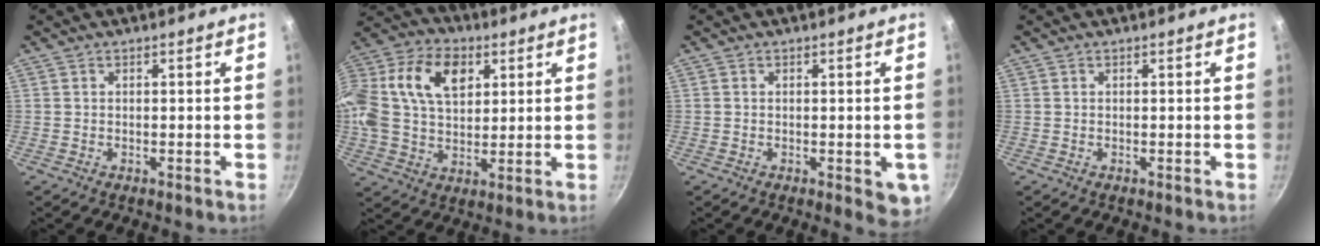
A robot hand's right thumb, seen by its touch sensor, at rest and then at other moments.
{"total": 22.1, "force": [6.7, 14.9, 14.9], "torque": [-0.307, 0.021, 0.107]}
{"total": 4.8, "force": [-1.1, 2.0, 4.2], "torque": [-0.036, -0.003, -0.012]}
{"total": 0.0}